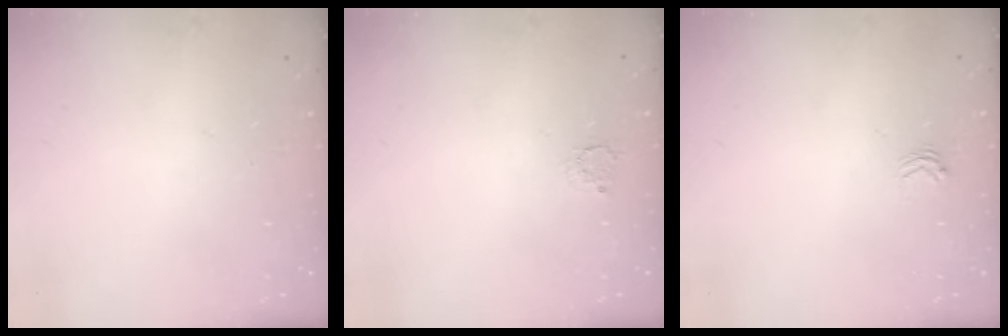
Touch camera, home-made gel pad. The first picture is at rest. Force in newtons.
{"total": 2.5, "press": 2.5, "slide": 0.3}
{"total": 2.9, "press": 2.8, "slide": 0.4}